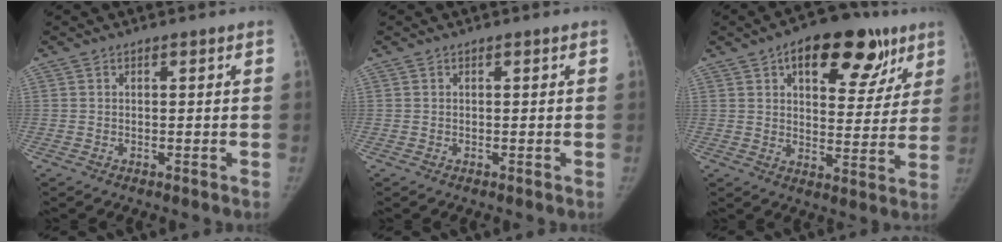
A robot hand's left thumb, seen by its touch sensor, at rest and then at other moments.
{"total": 0.0}
{"total": 19.0, "force": [9.9, 9.7, 13.0], "torque": [-0.125, -0.014, 0.138]}